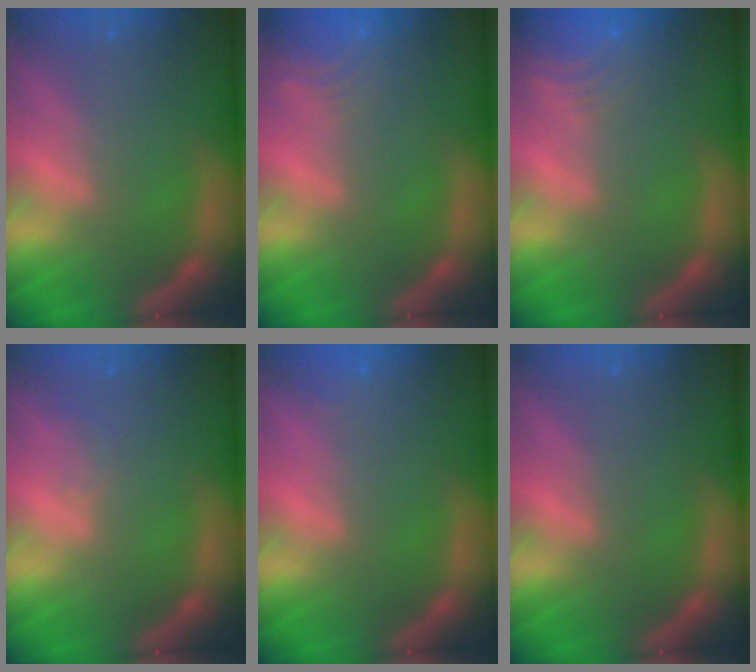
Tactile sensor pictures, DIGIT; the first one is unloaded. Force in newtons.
{"total": 6.0}
{"total": 7.5}
{"total": 1.0}
{"total": 0.9}
{"total": 0.0}